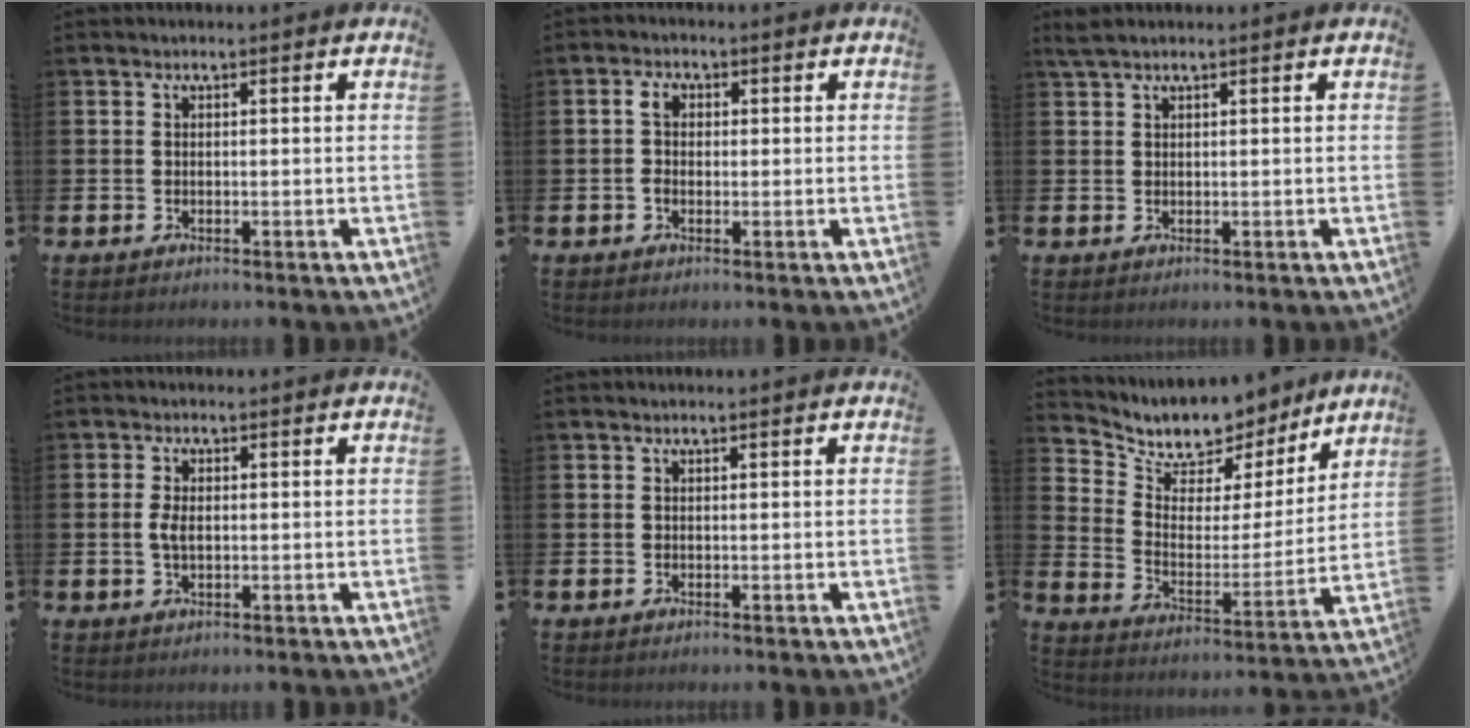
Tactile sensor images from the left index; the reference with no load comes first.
{"total": 2.6, "force": [0.3, 1.8, 1.8], "torque": [-0.024, 0.006, 0.001]}
{"total": 1.5, "force": [1.3, 0.2, 0.9], "torque": [-0.025, 0.006, 0.024]}
{"total": 2.5, "force": [0.2, 1.3, 2.1], "torque": [-0.039, 0.003, 0.001]}
{"total": 0.0}
{"total": 8.7, "force": [7.7, 3.9, 1.3], "torque": [-0.066, -0.065, 0.137]}